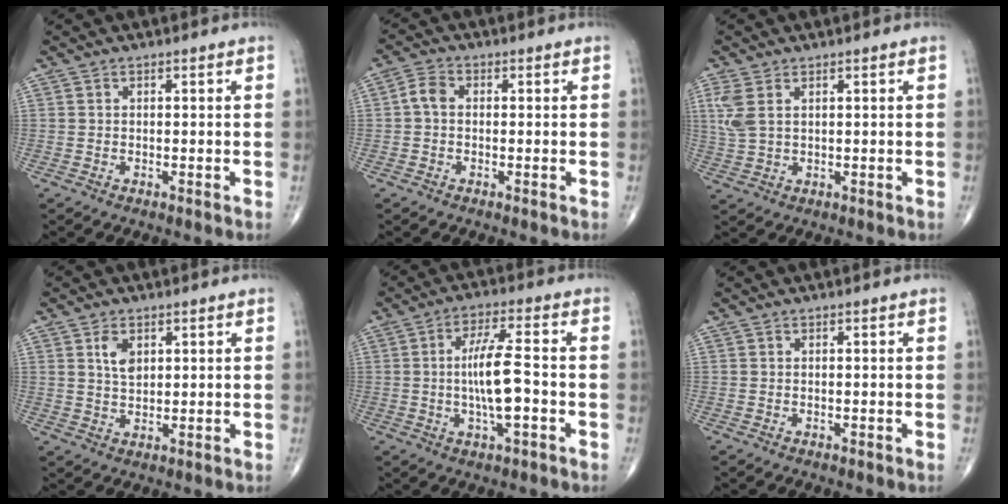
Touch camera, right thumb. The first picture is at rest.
{"total": 3.1, "force": [-0.1, 2.2, 2.2], "torque": [-0.039, 0.009, -0.011]}
{"total": 4.7, "force": [1.8, 2.5, 3.6], "torque": [-0.097, 0.005, 0.046]}
{"total": 4.2, "force": [1.7, 2.5, 2.9], "torque": [-0.046, -0.009, 0.034]}
{"total": 9.8, "force": [-1.2, 2.5, 9.4], "torque": [-0.175, 0.015, -0.021]}
{"total": 0.0}